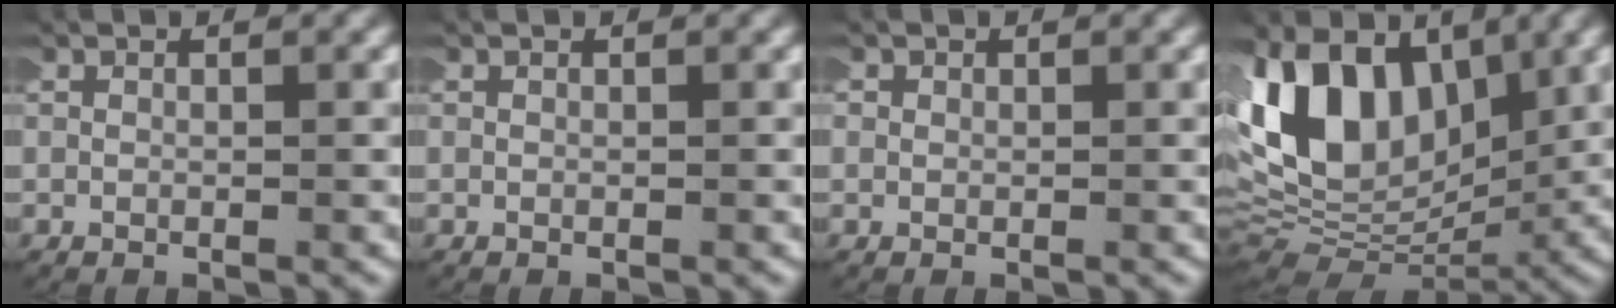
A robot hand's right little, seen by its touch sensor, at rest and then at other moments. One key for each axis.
{"total": 0.0}
{"total": 0.7, "fx": 0.0, "fy": 0.7, "fz": 0.0, "tx": -0.001, "ty": 0.000, "tz": -0.003}
{"total": 13.6, "fx": 3.8, "fy": 9.1, "fz": 9.4, "tx": -0.200, "ty": -0.004, "tz": 0.067}